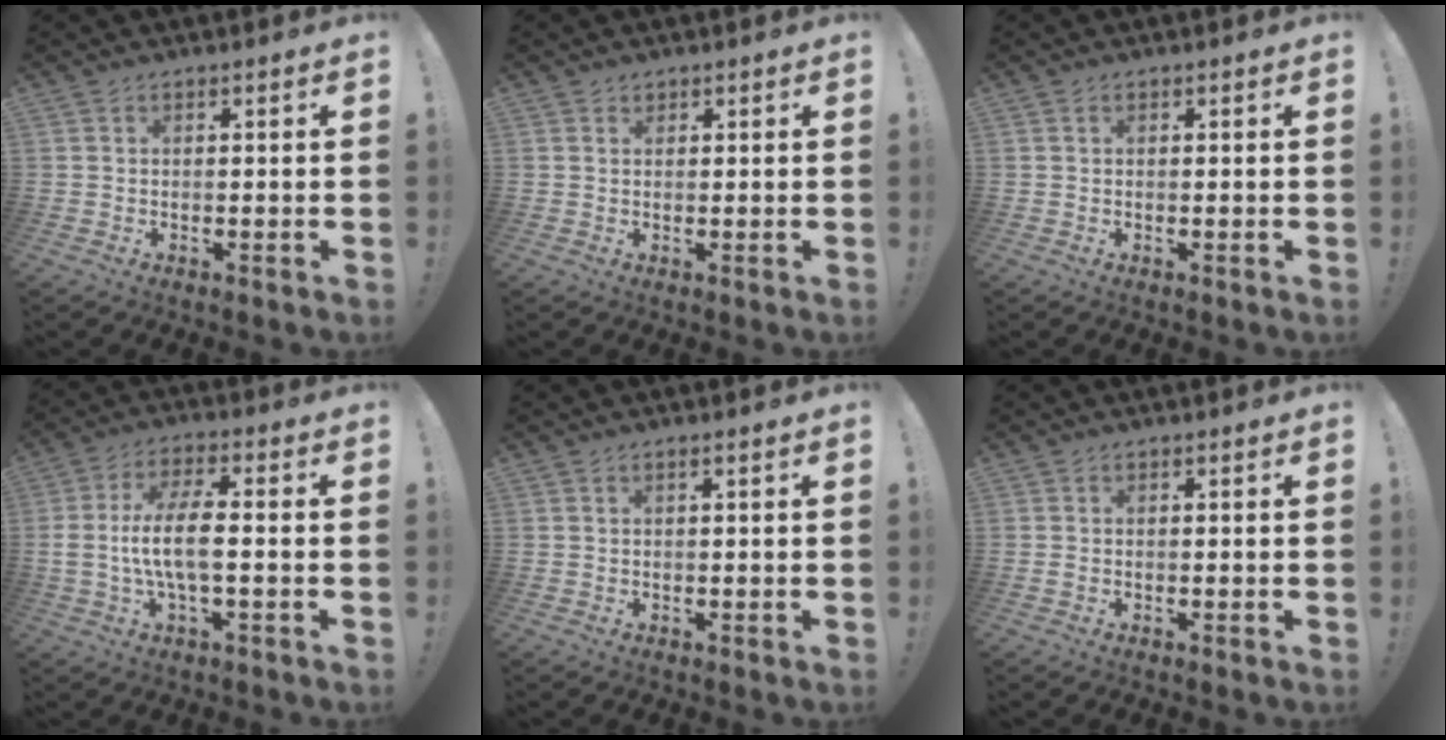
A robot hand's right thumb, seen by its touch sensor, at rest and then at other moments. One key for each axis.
{"total": 0.7, "fx": 0.7, "fy": 0.3, "fz": 0.0, "tx": 0.009, "ty": -0.004, "tz": 0.012}
{"total": 0.0}
{"total": 11.3, "fx": -1.2, "fy": 3.5, "fz": 10.7, "tx": -0.211, "ty": 0.004, "tz": -0.021}
{"total": 0.8, "fx": 0.2, "fy": -0.4, "fz": 0.6, "tx": -0.016, "ty": 0.001, "tz": 0.003}
{"total": 0.5, "fx": -0.1, "fy": 0.3, "fz": 0.4, "tx": -0.014, "ty": 0.003, "tz": -0.001}